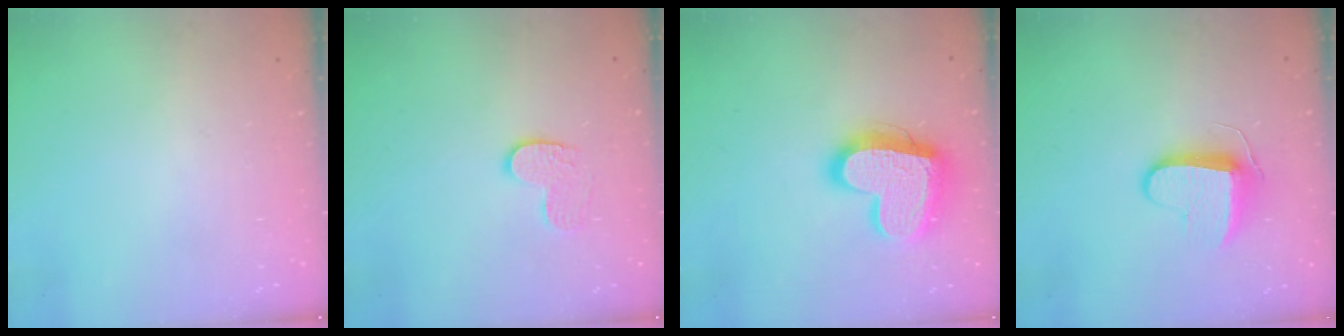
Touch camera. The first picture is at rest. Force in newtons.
{"total": 8.0, "press": 8.0, "slide": 0.4}
{"total": 18.7, "press": 18.6, "slide": 1.6}
{"total": 9.2, "press": 9.2, "slide": 0.3}